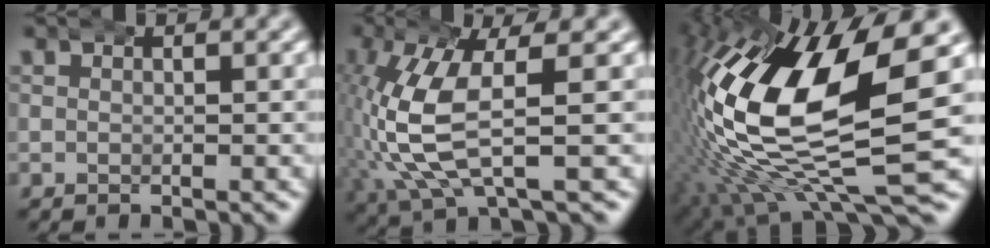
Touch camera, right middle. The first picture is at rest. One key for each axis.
{"total": 7.1, "fx": 0.1, "fy": 2.8, "fz": 6.5, "tx": -0.162, "ty": -0.007, "tz": 0.011}
{"total": 20.4, "fx": 0.3, "fy": 10.1, "fz": 17.7, "tx": -0.324, "ty": -0.017, "tz": 0.018}